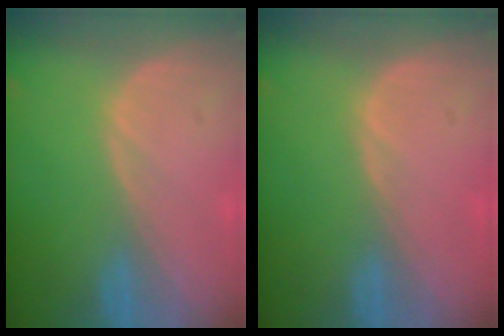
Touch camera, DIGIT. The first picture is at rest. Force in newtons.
{"total": 0.0}